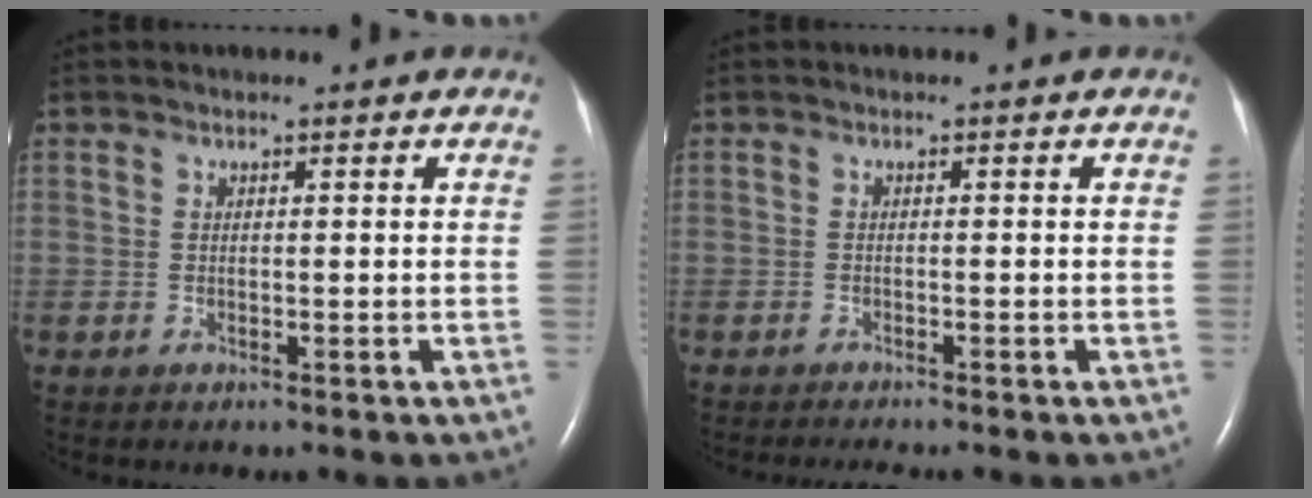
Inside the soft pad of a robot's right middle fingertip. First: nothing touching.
{"total": 2.6, "force": [-2.4, -0.2, 1.2], "torque": [-0.016, -0.005, -0.035]}